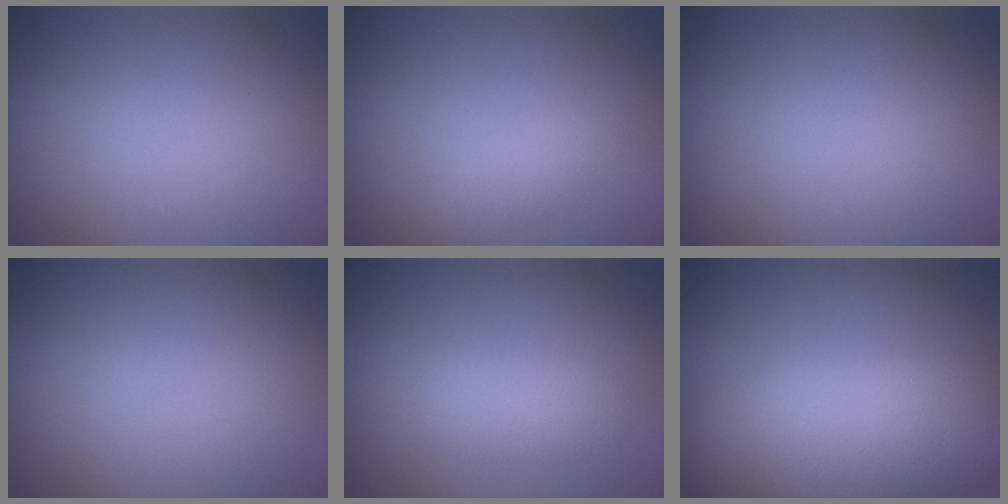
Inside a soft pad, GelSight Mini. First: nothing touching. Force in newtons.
{"total": 1.3, "press": 1.3, "slide": 0.0}
{"total": 0.0}
{"total": 0.0}
{"total": 2.7, "press": 2.7, "slide": 0.1}
{"total": 10.1, "press": 10.1, "slide": 0.9}